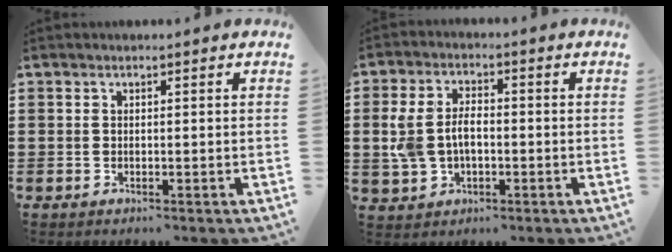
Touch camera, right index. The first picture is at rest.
{"total": 5.5, "force": [-0.2, 3.6, 4.2], "torque": [-0.112, 0.002, -0.012]}